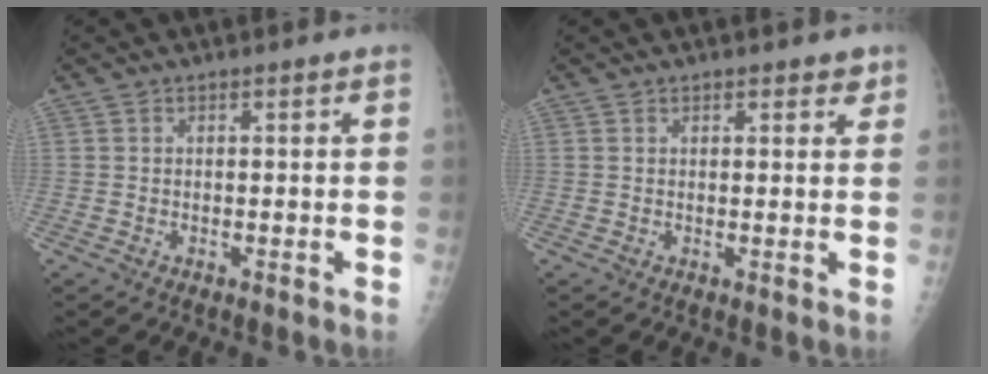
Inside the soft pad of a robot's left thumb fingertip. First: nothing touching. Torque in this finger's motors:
{"motor_torque": [-0.09, 0.07, -0.25, 0.06, -0.03]}